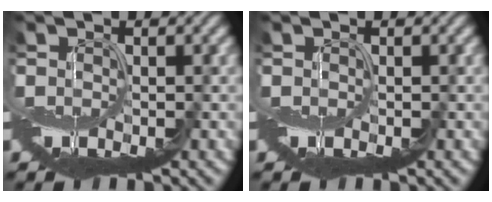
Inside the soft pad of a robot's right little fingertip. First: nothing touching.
{"total": 0.0}